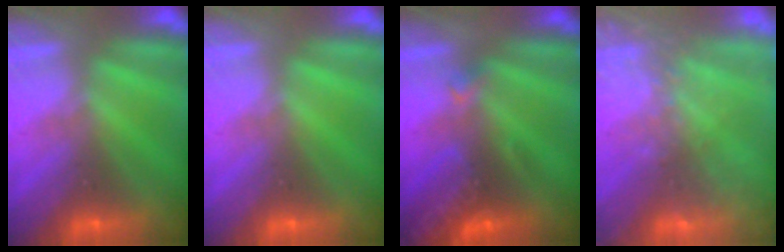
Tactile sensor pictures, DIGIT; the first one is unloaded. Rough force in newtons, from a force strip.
{"total": 0.0}
{"total": 2.7}
{"total": 7.4}